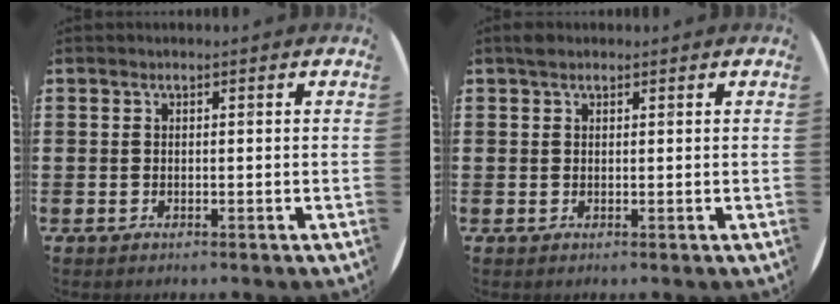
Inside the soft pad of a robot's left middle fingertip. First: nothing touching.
{"total": 0.9, "force": [0.8, 0.4, 0.2], "torque": [0.003, 0.000, 0.012]}